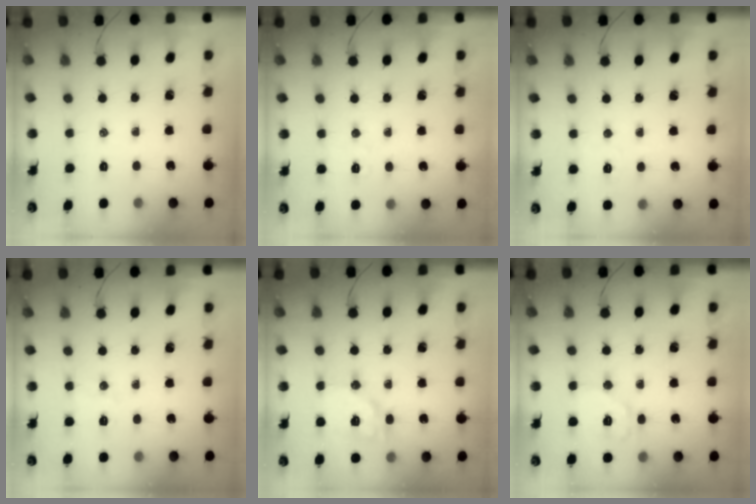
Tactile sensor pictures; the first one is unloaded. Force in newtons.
{"total": 4.8, "press": 4.7, "slide": 0.8}
{"total": 3.0, "press": 2.9, "slide": 0.9}
{"total": 4.6, "press": 4.4, "slide": 1.2}
{"total": 12.5, "press": 12.4, "slide": 1.3}
{"total": 9.7, "press": 9.7, "slide": 0.8}